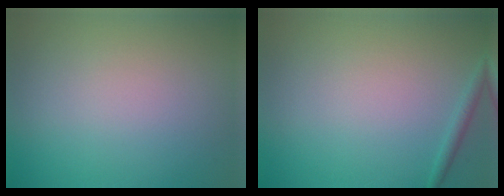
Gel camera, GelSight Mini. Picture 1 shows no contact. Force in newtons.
{"total": 1.0, "press": 1.0, "slide": 0.0}